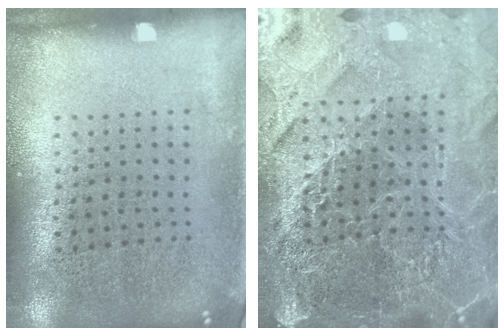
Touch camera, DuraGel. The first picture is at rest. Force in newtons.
{"total": 5.4, "press": 4.9, "slide": 2.4}